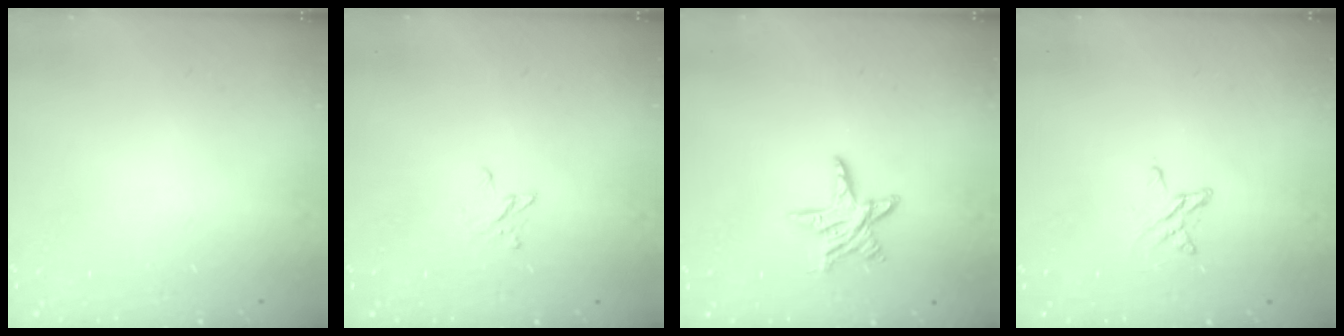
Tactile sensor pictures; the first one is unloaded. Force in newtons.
{"total": 2.9, "press": 2.9, "slide": 0.2}
{"total": 8.8, "press": 8.8, "slide": 0.6}
{"total": 2.9, "press": 2.9, "slide": 0.3}